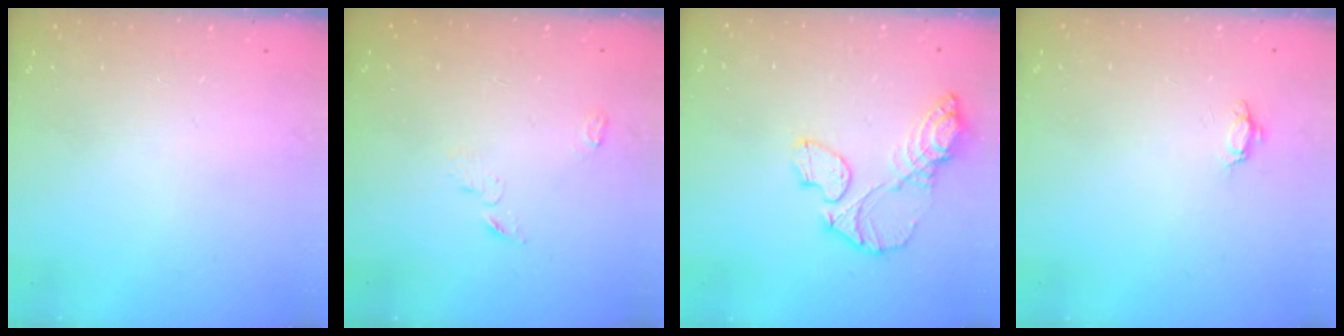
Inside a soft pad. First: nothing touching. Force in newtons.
{"total": 3.4, "press": 3.4, "slide": 0.4}
{"total": 11.4, "press": 11.4, "slide": 1.1}
{"total": 3.5, "press": 3.5, "slide": 0.5}